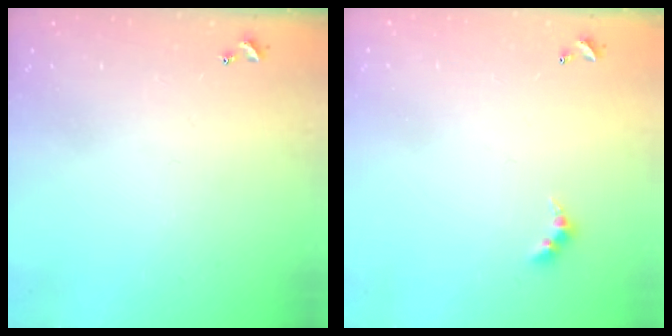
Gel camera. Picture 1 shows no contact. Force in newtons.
{"total": 3.0, "press": 2.9, "slide": 0.5}